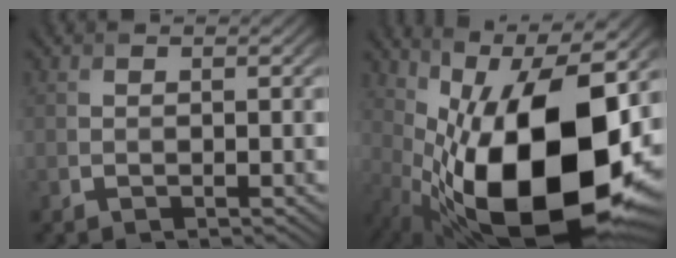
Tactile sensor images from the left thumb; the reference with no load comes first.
{"total": 18.9, "force": [-0.8, 8.9, 16.7], "torque": [-0.258, -0.023, -0.011]}